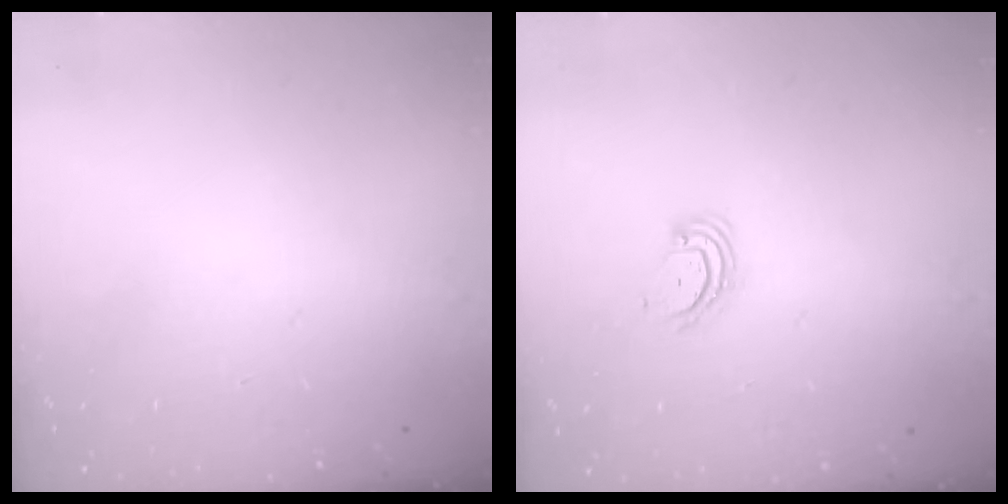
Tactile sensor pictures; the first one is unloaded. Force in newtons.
{"total": 3.8, "press": 3.8, "slide": 0.3}